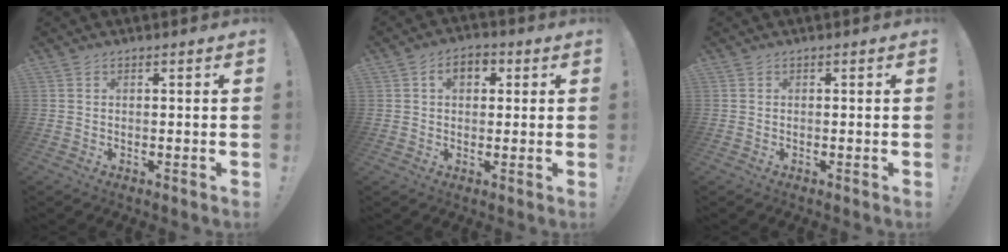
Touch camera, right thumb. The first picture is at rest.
{"total": 5.6, "force": [1.6, 3.8, 3.8], "torque": [-0.053, 0.008, 0.025]}
{"total": 0.0}